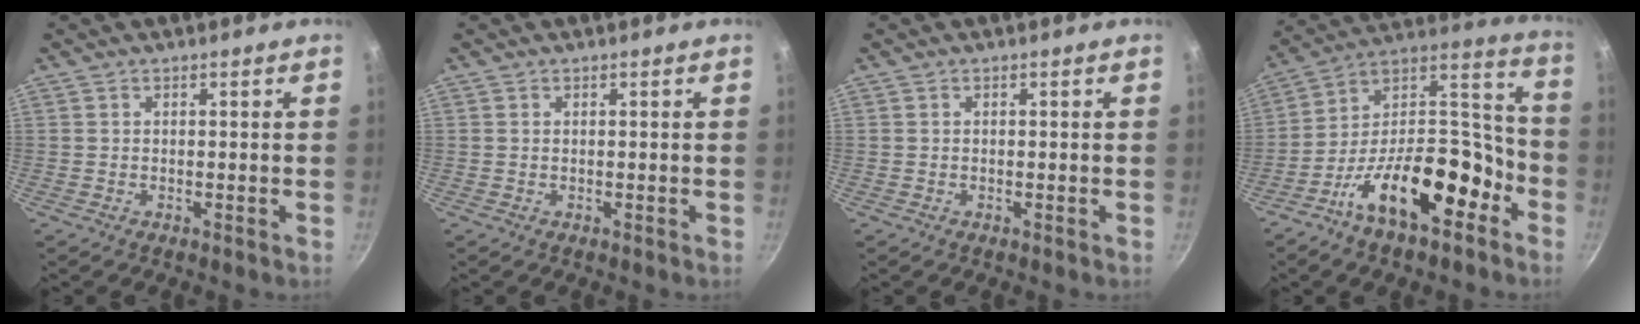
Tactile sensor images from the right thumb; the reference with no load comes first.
{"total": 0.0}
{"total": 0.0}
{"total": 22.3, "force": [-11.0, 10.6, 16.3], "torque": [-0.213, 0.091, -0.195]}